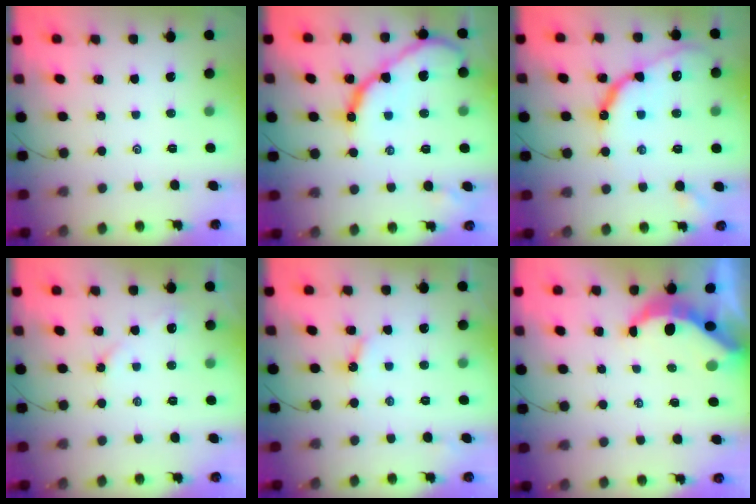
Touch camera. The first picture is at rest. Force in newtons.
{"total": 15.2, "press": 15.2, "slide": 1.3}
{"total": 14.4, "press": 14.4, "slide": 1.2}
{"total": 3.8, "press": 3.8, "slide": 0.5}
{"total": 3.4, "press": 3.4, "slide": 0.3}
{"total": 6.6, "press": 6.6, "slide": 0.8}